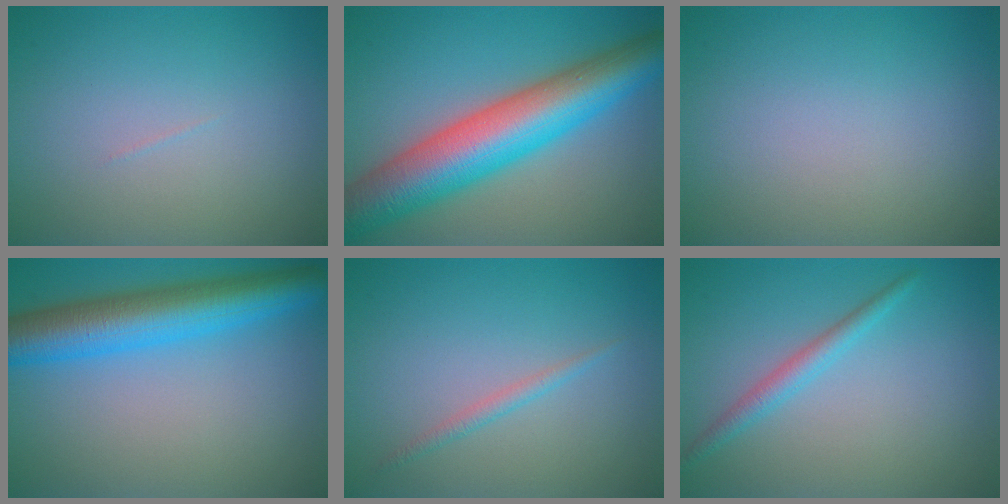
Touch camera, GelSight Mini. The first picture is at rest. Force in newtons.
{"total": 11.2, "press": 11.2, "slide": 0.2}
{"total": 0.0}
{"total": 7.8, "press": 7.8, "slide": 0.1}
{"total": 1.1, "press": 1.1, "slide": 0.1}
{"total": 2.0, "press": 1.9, "slide": 0.1}